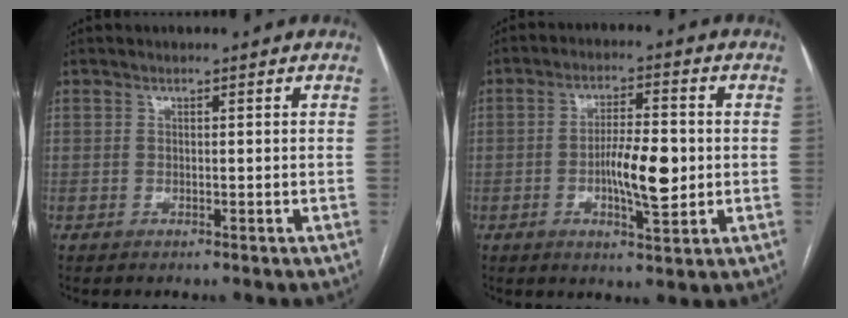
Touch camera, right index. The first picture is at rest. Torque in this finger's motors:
{"motor_torque": [0.35, -0.05, 0.24, 0.07]}